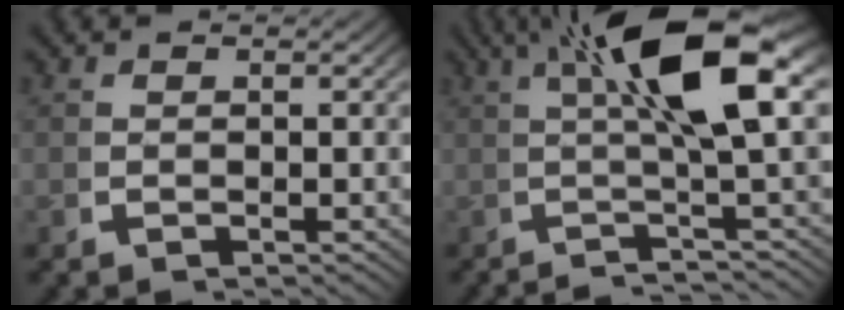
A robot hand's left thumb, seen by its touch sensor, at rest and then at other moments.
{"total": 10.2, "force": [-0.2, 3.0, 9.8], "torque": [-0.142, 0.003, -0.003]}